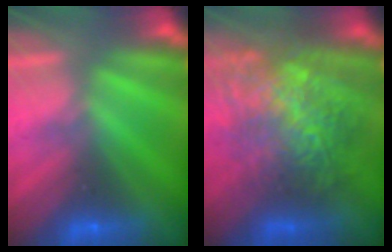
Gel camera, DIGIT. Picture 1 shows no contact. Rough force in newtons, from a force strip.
{"total": 7.6}